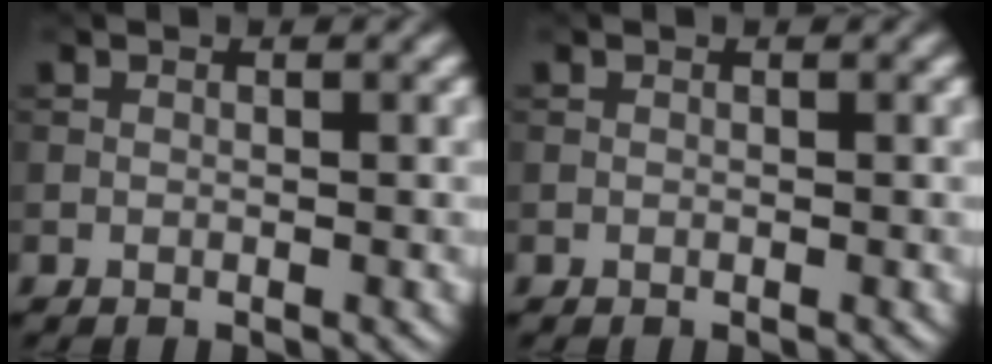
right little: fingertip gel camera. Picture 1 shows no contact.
{"total": 0.0}